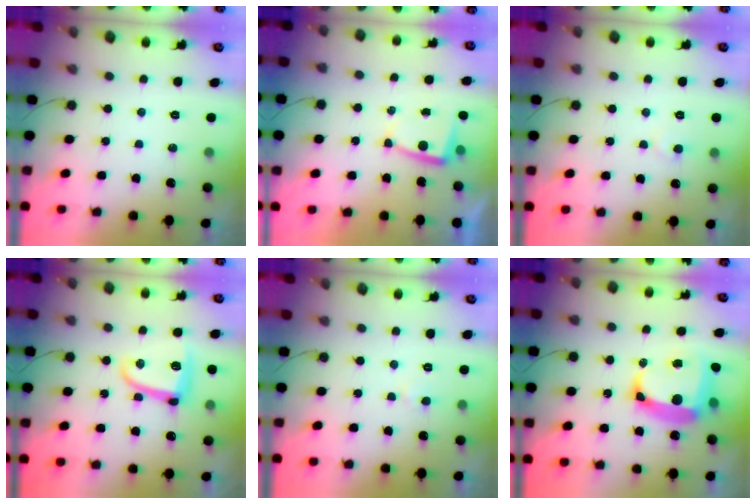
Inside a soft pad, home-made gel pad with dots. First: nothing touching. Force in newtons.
{"total": 2.9, "press": 2.9, "slide": 0.4}
{"total": 5.1, "press": 5.1, "slide": 0.4}
{"total": 10.2, "press": 10.2, "slide": 0.4}
{"total": 3.1, "press": 3.1, "slide": 0.3}
{"total": 16.4, "press": 16.3, "slide": 2.1}